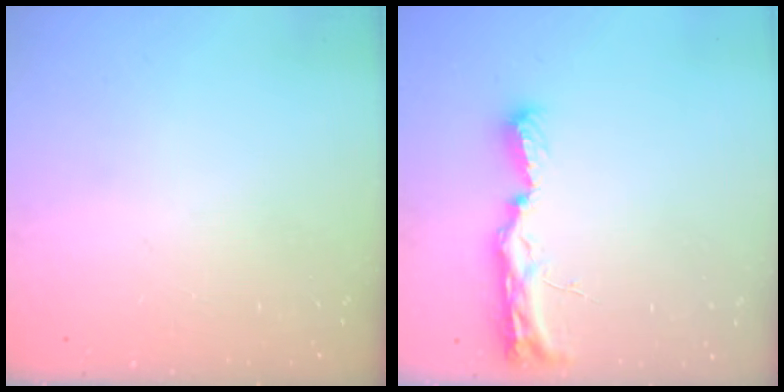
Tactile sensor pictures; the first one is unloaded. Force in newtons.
{"total": 11.0, "press": 9.9, "slide": 5.0}